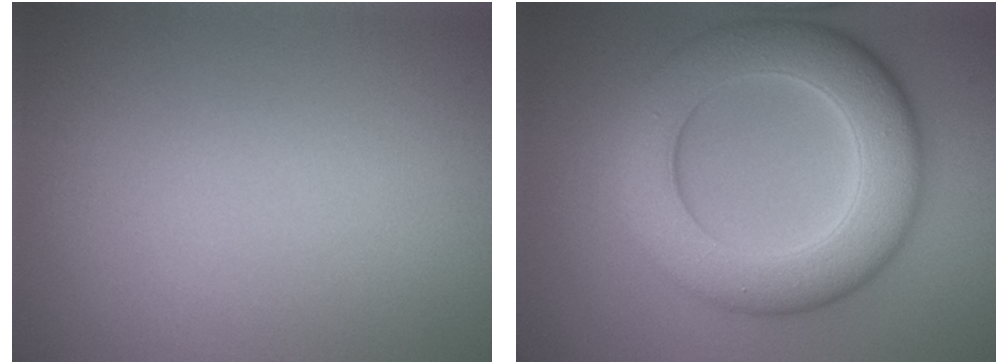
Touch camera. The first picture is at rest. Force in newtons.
{"total": 9.1, "press": 9.1, "slide": 0.1}